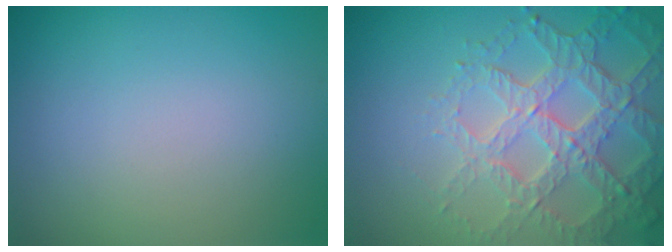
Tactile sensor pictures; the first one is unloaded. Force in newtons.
{"total": 6.2, "press": 4.8, "slide": 3.8}